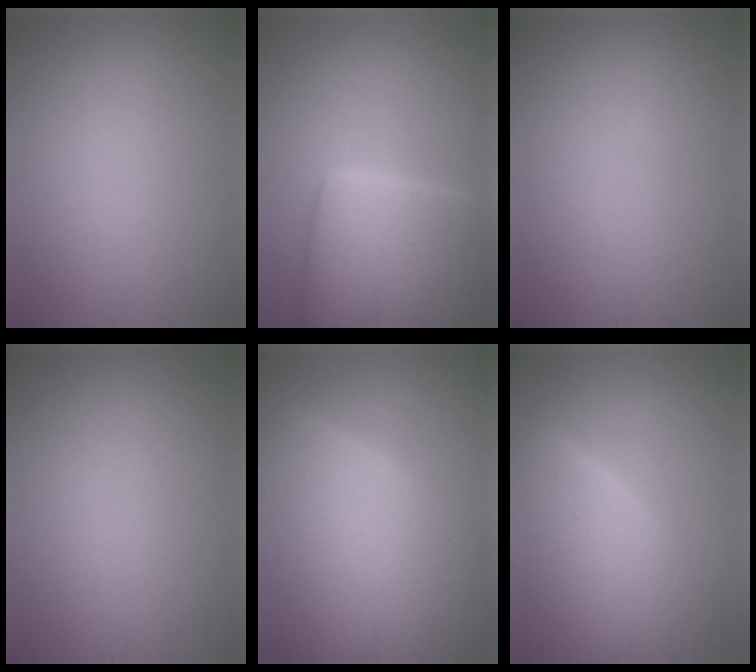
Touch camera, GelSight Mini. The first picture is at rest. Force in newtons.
{"total": 10.9, "press": 10.8, "slide": 0.6}
{"total": 0.0}
{"total": 0.0}
{"total": 14.5, "press": 14.4, "slide": 0.8}
{"total": 8.5, "press": 8.5, "slide": 0.6}